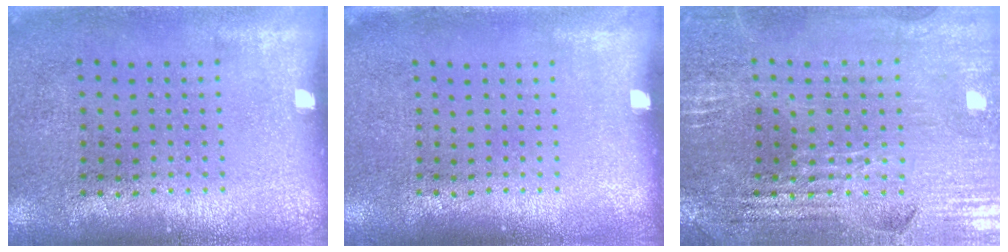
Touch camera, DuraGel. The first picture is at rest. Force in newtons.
{"total": 0.0}
{"total": 2.9, "press": 2.9, "slide": 0.5}